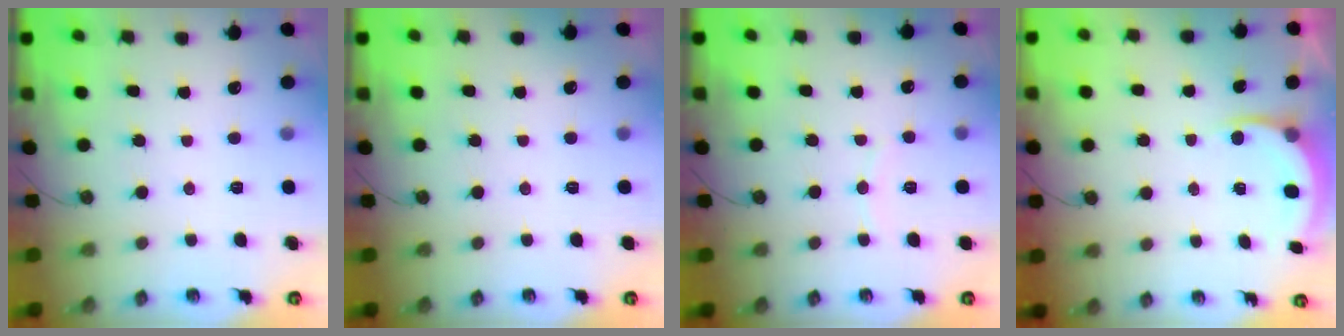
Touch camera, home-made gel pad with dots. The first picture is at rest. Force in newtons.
{"total": 1.5, "press": 0.2, "slide": 1.5}
{"total": 4.7, "press": 4.7, "slide": 0.5}
{"total": 5.7, "press": 5.4, "slide": 1.6}